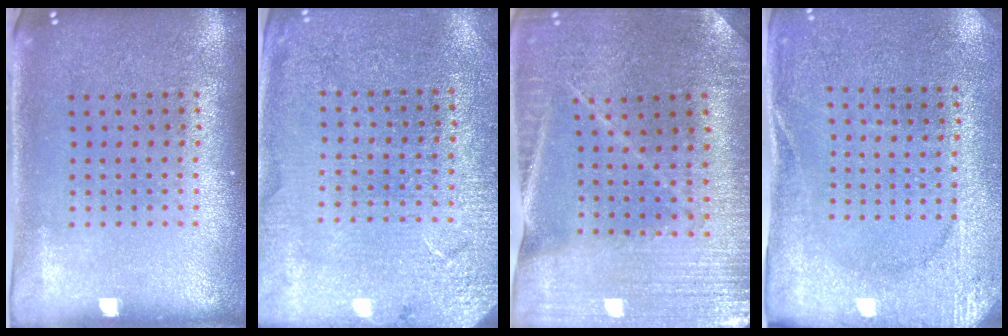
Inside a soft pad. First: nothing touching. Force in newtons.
{"total": 2.7, "press": 2.7, "slide": 0.1}
{"total": 1.7, "press": 1.7, "slide": 0.1}
{"total": 2.6, "press": 2.5, "slide": 0.7}